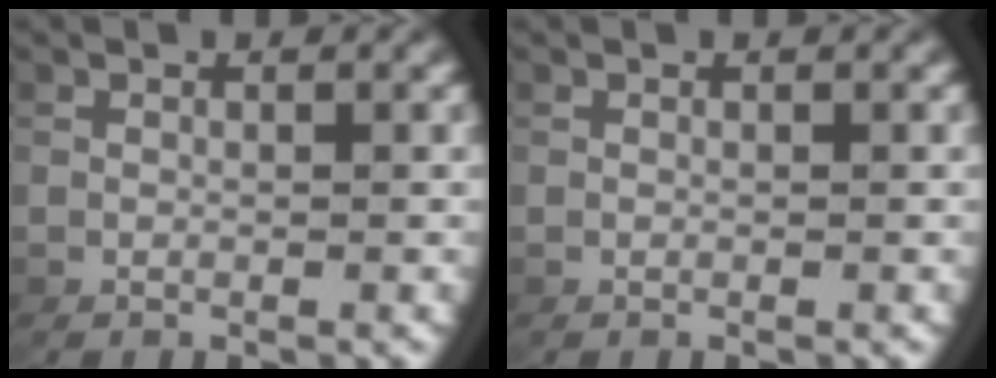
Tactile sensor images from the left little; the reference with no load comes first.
{"total": 0.0}